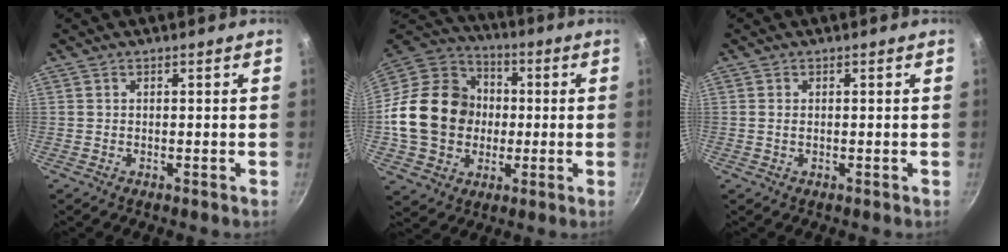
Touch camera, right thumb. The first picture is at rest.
{"total": 21.5, "force": [-0.9, 17.9, 11.8], "torque": [-0.188, 0.034, -0.014]}
{"total": 0.8, "force": [0.1, 0.5, 0.6], "torque": [-0.012, 0.001, 0.001]}